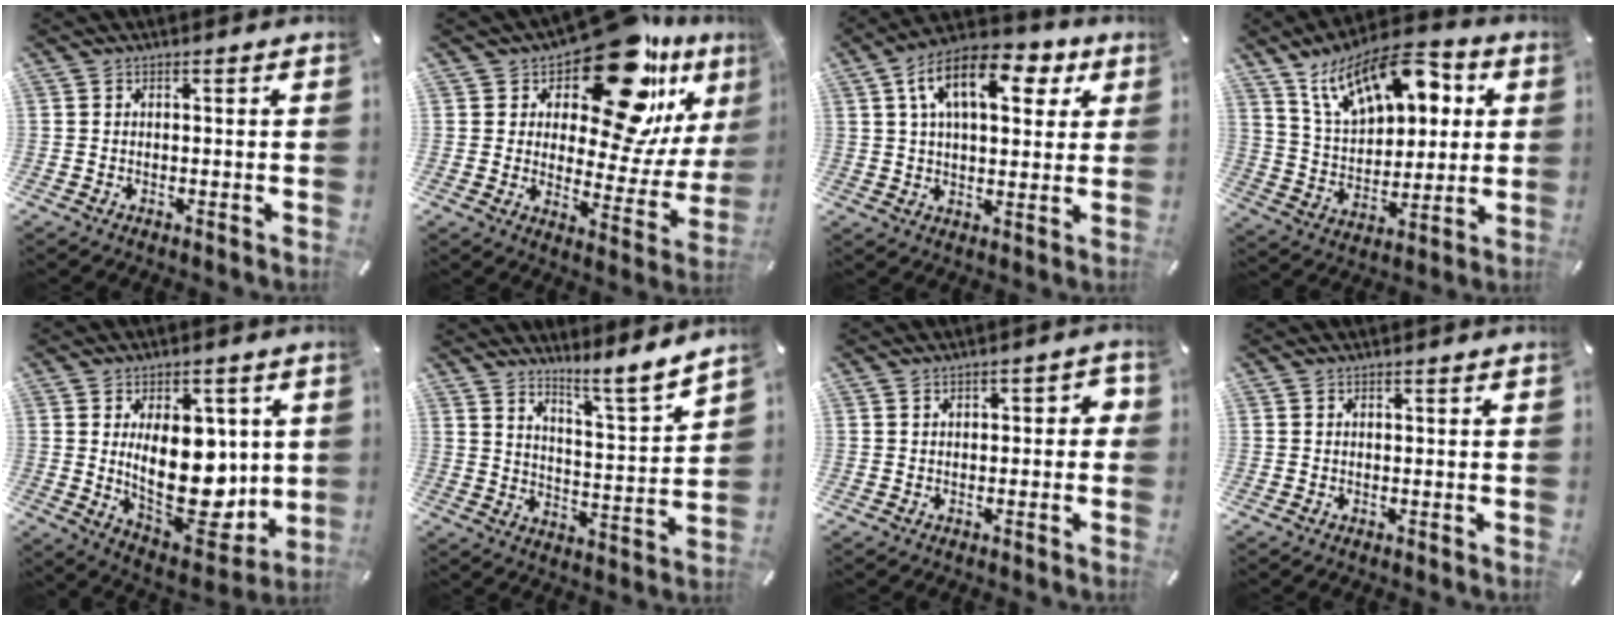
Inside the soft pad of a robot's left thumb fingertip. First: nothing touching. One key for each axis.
{"total": 21.2, "fx": 14.6, "fy": 8.1, "fz": 13.1, "tx": -0.190, "ty": -0.116, "tz": 0.244}
{"total": 14.6, "fx": 5.9, "fy": 7.9, "fz": 10.7, "tx": -0.171, "ty": -0.003, "tz": 0.100}
{"total": 18.5, "fx": 10.0, "fy": 10.5, "fz": 11.5, "tx": -0.205, "ty": -0.036, "tz": 0.176}
{"total": 19.5, "fx": 1.6, "fy": 11.1, "fz": 15.9, "tx": -0.254, "ty": -0.028, "tz": 0.035}
{"total": 7.8, "fx": 7.1, "fy": 0.9, "fz": 3.3, "tx": -0.052, "ty": -0.071, "tz": 0.118}
{"total": 2.9, "fx": -0.7, "fy": 1.6, "fz": 2.2, "tx": -0.040, "ty": 0.013, "tz": -0.015}
{"total": 0.0}